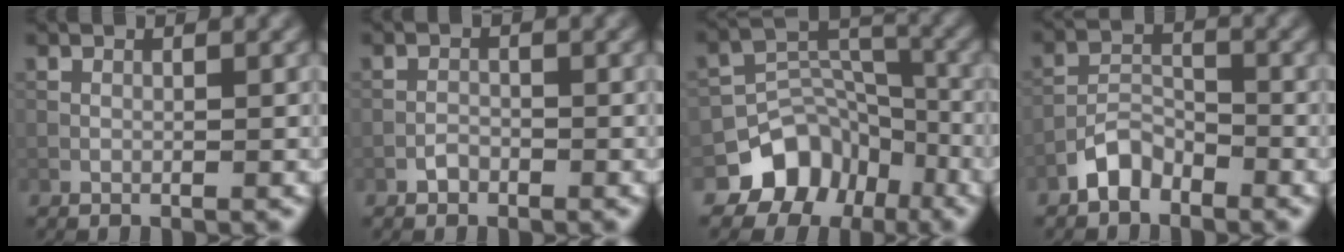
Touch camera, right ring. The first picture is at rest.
{"total": 1.0, "force": [-0.7, 0.6, 0.3], "torque": [-0.003, 0.002, -0.014]}
{"total": 8.2, "force": [-5.1, 6.1, 1.9], "torque": [-0.010, 0.009, -0.091]}
{"total": 3.2, "force": [-2.4, 1.6, 1.3], "torque": [-0.020, 0.012, -0.053]}